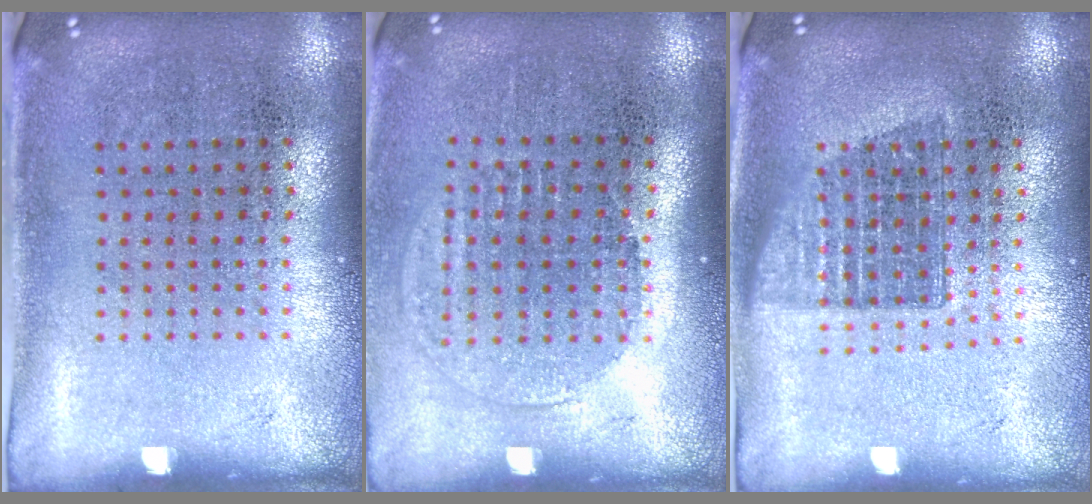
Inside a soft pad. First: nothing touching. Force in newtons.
{"total": 1.4, "press": 1.1, "slide": 0.7}
{"total": 1.4, "press": 1.2, "slide": 0.8}